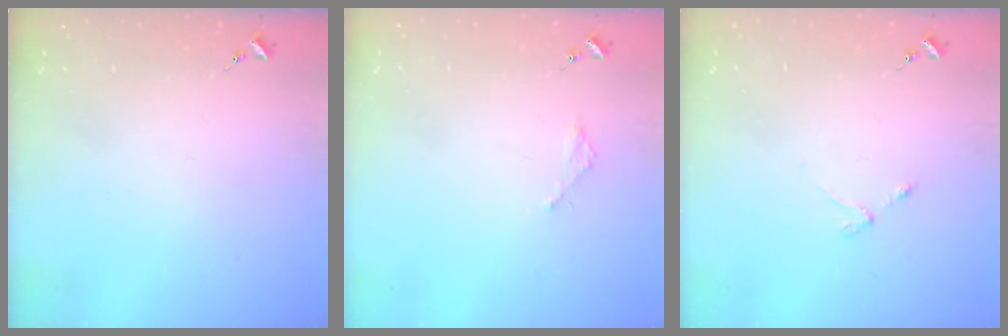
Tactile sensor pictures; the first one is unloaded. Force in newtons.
{"total": 2.1, "press": 2.1, "slide": 0.2}
{"total": 3.0, "press": 2.9, "slide": 0.5}